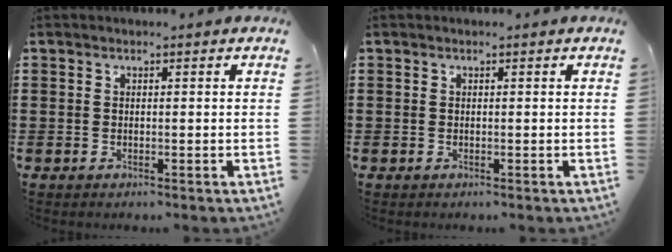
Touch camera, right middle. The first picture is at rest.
{"total": 0.0}